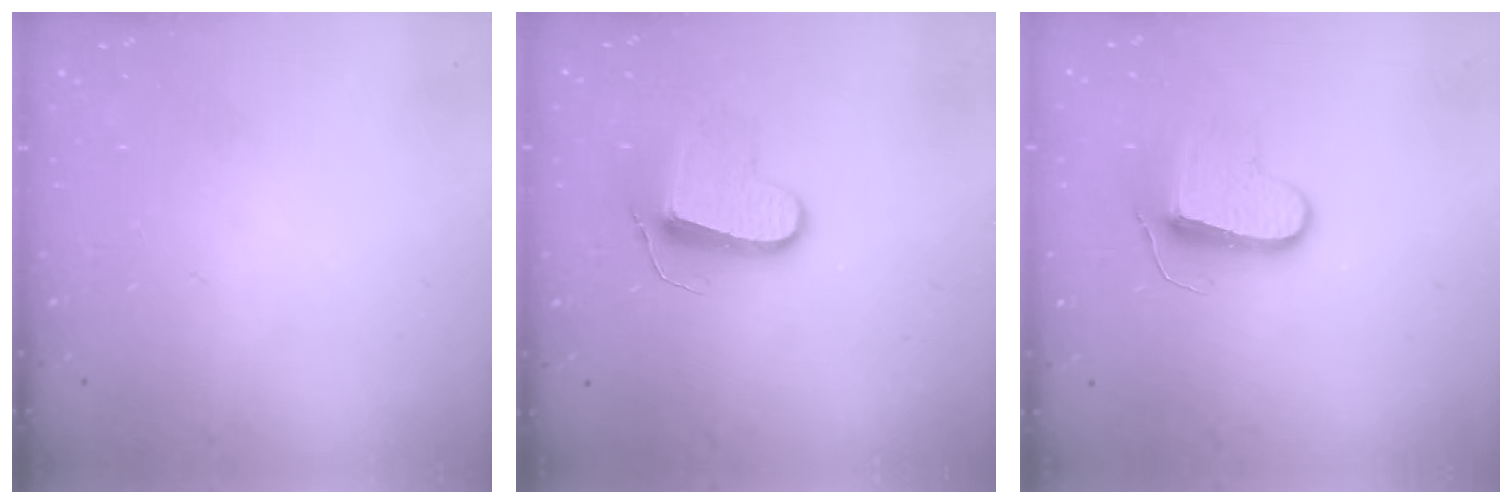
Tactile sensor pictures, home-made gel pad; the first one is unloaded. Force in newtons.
{"total": 9.9, "press": 9.9, "slide": 0.8}
{"total": 9.0, "press": 9.0, "slide": 0.2}